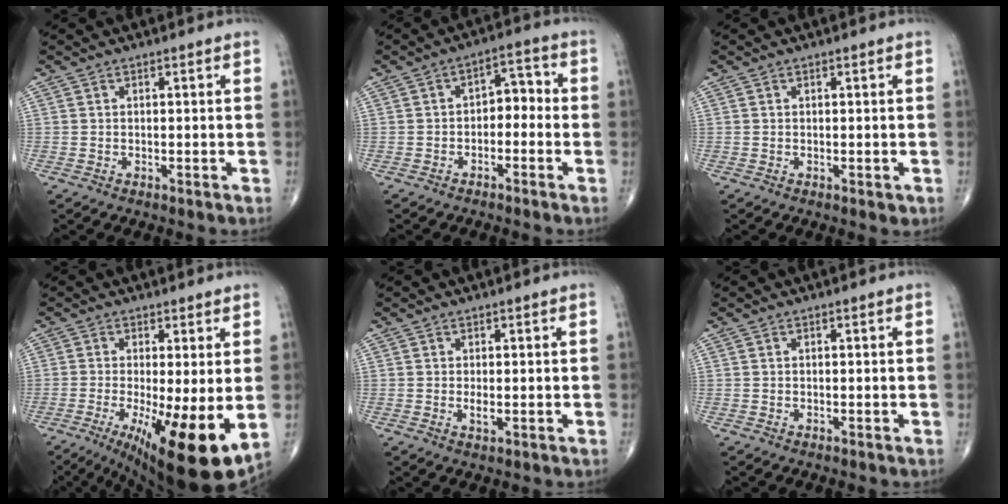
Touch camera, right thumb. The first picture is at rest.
{"total": 5.2, "force": [-1.2, 3.3, 3.8], "torque": [-0.034, 0.037, -0.030]}
{"total": 0.6, "force": [0.0, 0.4, 0.5], "torque": [-0.006, -0.002, 0.002]}
{"total": 15.0, "force": [-3.4, 3.7, 14.1], "torque": [-0.206, -0.026, -0.037]}
{"total": 1.2, "force": [0.0, 0.5, 1.1], "torque": [-0.021, -0.005, 0.003]}
{"total": 0.0}